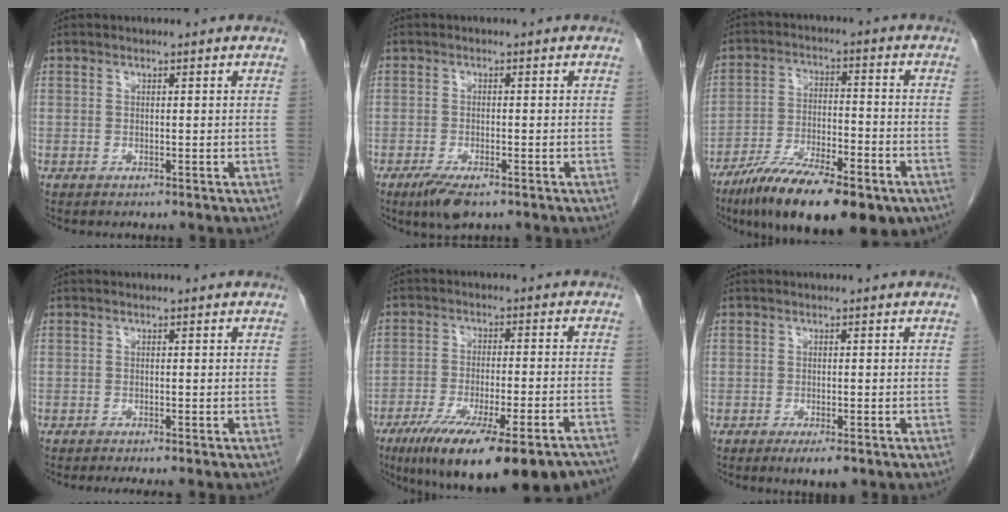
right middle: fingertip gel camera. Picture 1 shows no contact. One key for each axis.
{"total": 4.6, "fx": -3.0, "fy": 1.2, "fz": 3.3, "tx": -0.064, "ty": -0.010, "tz": -0.048}
{"total": 18.4, "fx": -12.3, "fy": 4.9, "fz": 12.8, "tx": -0.187, "ty": -0.016, "tz": -0.203}
{"total": 3.2, "fx": -2.8, "fy": 0.0, "fz": 1.6, "tx": -0.017, "ty": -0.005, "tz": -0.037}
{"total": 23.1, "fx": -17.6, "fy": 3.3, "fz": 14.6, "tx": -0.179, "ty": -0.030, "tz": -0.252}
{"total": 3.2, "fx": -2.0, "fy": 0.9, "fz": 2.4, "tx": -0.030, "ty": -0.003, "tz": -0.026}